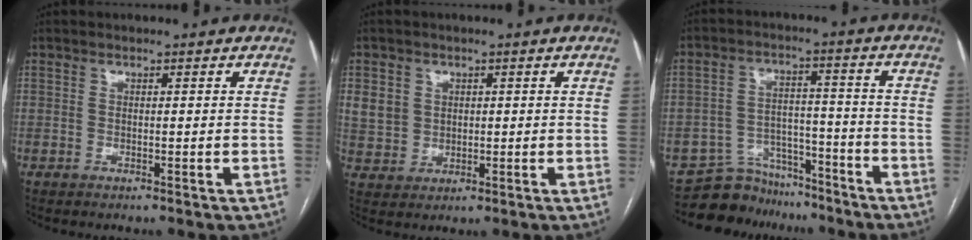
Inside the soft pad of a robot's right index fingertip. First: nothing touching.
{"total": 5.9, "force": [1.6, 5.4, 2.0], "torque": [-0.046, 0.009, 0.043]}
{"total": 8.8, "force": [-7.8, 4.1, -0.3], "torque": [0.011, 0.042, -0.125]}